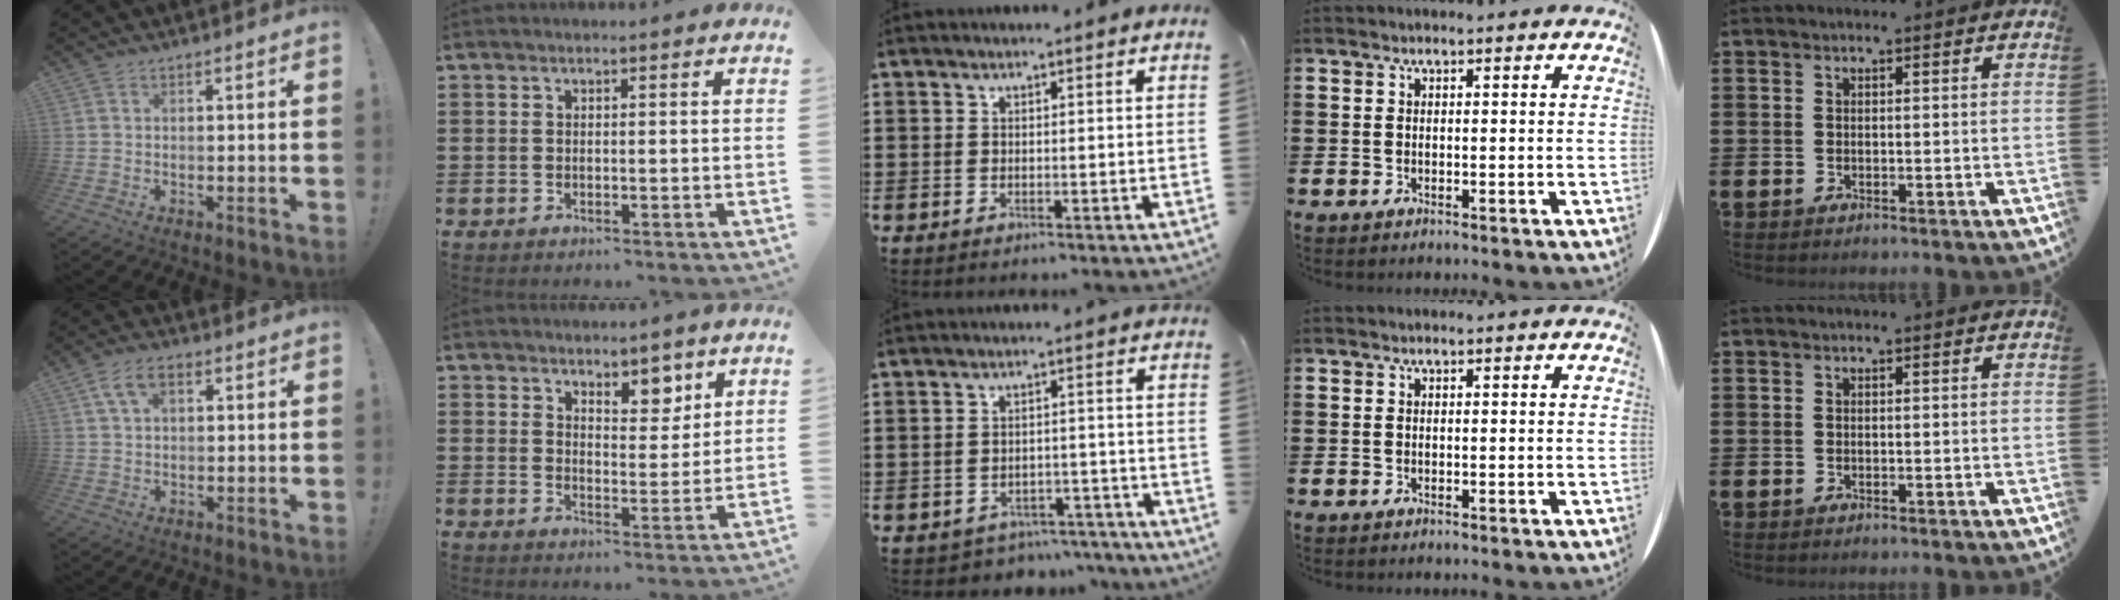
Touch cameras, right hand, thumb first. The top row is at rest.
{"thumb": {"total": 6.3, "force": [2.5, 3.5, 4.6], "torque": [-0.086, 0.007, 0.049]}, "index": {"total": 4.9, "force": [4.1, 2.4, 1.4], "torque": [-0.019, -0.015, 0.069]}, "middle": {"total": 2.9, "force": [-2.9, 0.4, -0.2], "torque": [-0.006, -0.002, -0.063]}}